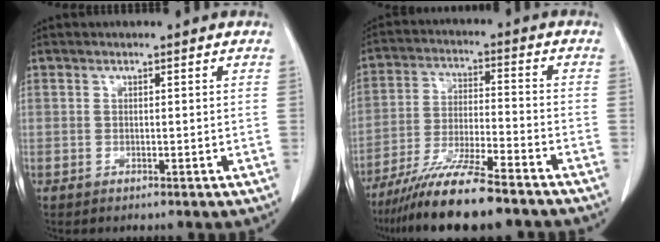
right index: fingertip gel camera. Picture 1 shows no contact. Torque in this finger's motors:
{"motor_torque": [1.08, -1.06, 0.75, 0.21]}